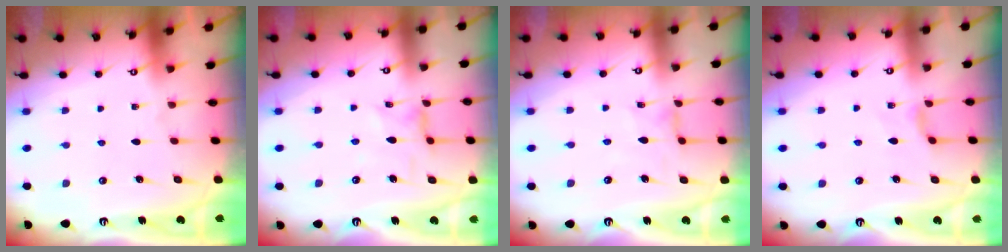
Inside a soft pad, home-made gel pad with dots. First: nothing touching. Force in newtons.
{"total": 1.3, "press": 1.3, "slide": 0.2}
{"total": 0.7, "press": 0.7, "slide": 0.0}
{"total": 2.8, "press": 2.8, "slide": 0.6}